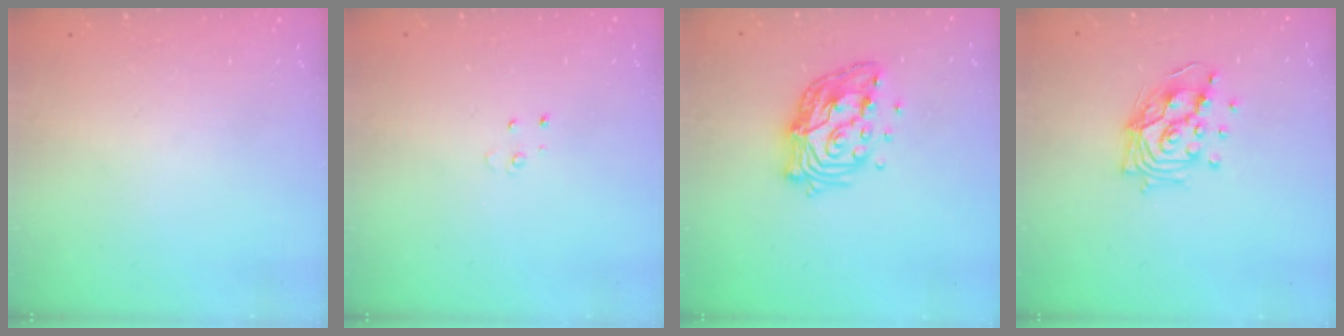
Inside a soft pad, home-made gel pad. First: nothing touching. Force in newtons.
{"total": 3.0, "press": 2.9, "slide": 0.3}
{"total": 14.4, "press": 14.3, "slide": 1.0}
{"total": 14.4, "press": 13.6, "slide": 4.7}